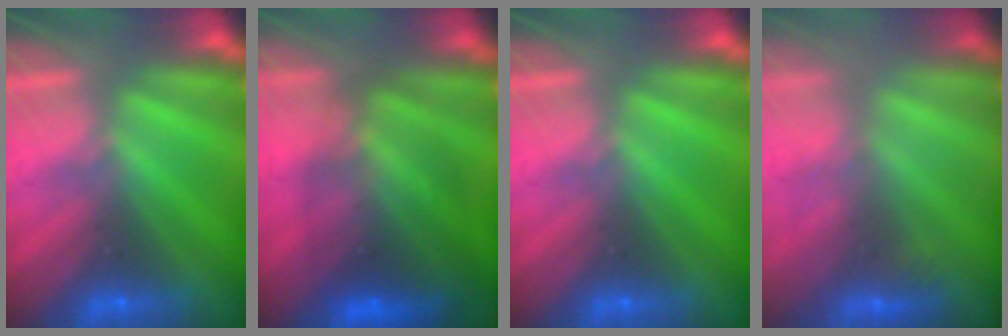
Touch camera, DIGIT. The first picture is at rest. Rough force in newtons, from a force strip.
{"total": 7.7}
{"total": 0.0}
{"total": 3.2}